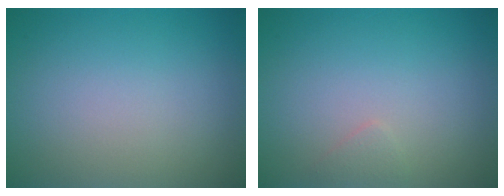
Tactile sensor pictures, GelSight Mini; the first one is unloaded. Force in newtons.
{"total": 0.7, "press": 0.7, "slide": 0.0}